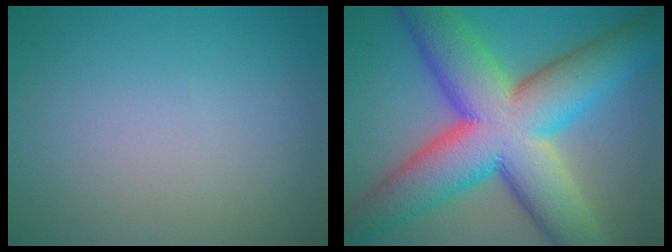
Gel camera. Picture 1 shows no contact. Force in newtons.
{"total": 15.7, "press": 15.6, "slide": 0.6}